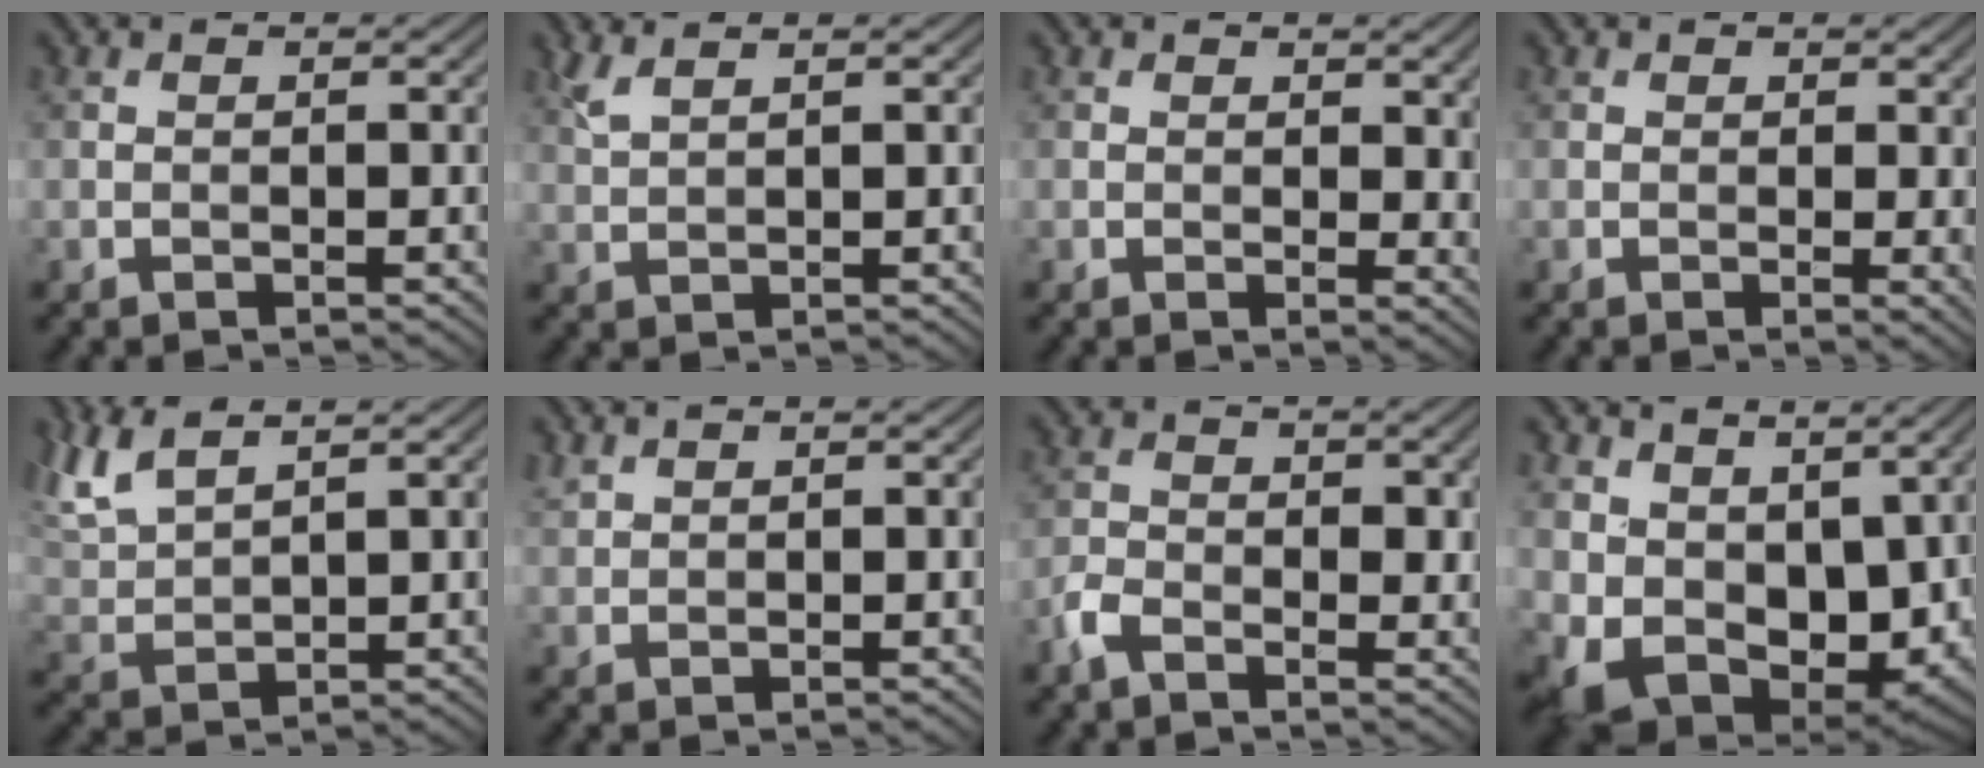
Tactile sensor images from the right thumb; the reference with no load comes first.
{"total": 2.2, "force": [1.6, 0.4, 1.5], "torque": [-0.039, 0.010, 0.040]}
{"total": 3.3, "force": [1.3, 1.9, 2.4], "torque": [-0.027, -0.004, 0.020]}
{"total": 1.8, "force": [0.6, 0.7, 1.5], "torque": [-0.020, -0.005, 0.009]}
{"total": 6.9, "force": [5.0, 2.0, 4.3], "torque": [-0.119, 0.020, 0.107]}
{"total": 1.1, "force": [1.1, 0.2, 0.3], "torque": [-0.017, 0.005, 0.030]}
{"total": 4.0, "force": [-1.6, 2.4, 2.7], "torque": [-0.057, -0.001, -0.038]}
{"total": 11.7, "force": [3.7, 7.7, 8.0], "torque": [-0.181, -0.025, 0.086]}